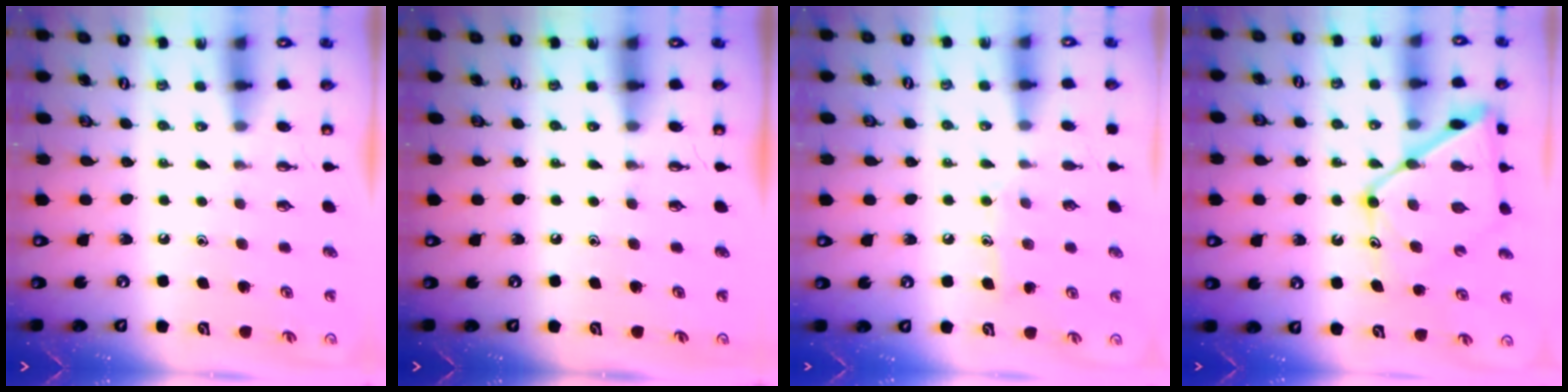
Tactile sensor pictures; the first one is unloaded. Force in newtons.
{"total": 0.0}
{"total": 7.1, "press": 7.1, "slide": 0.6}
{"total": 15.7, "press": 15.7, "slide": 1.3}